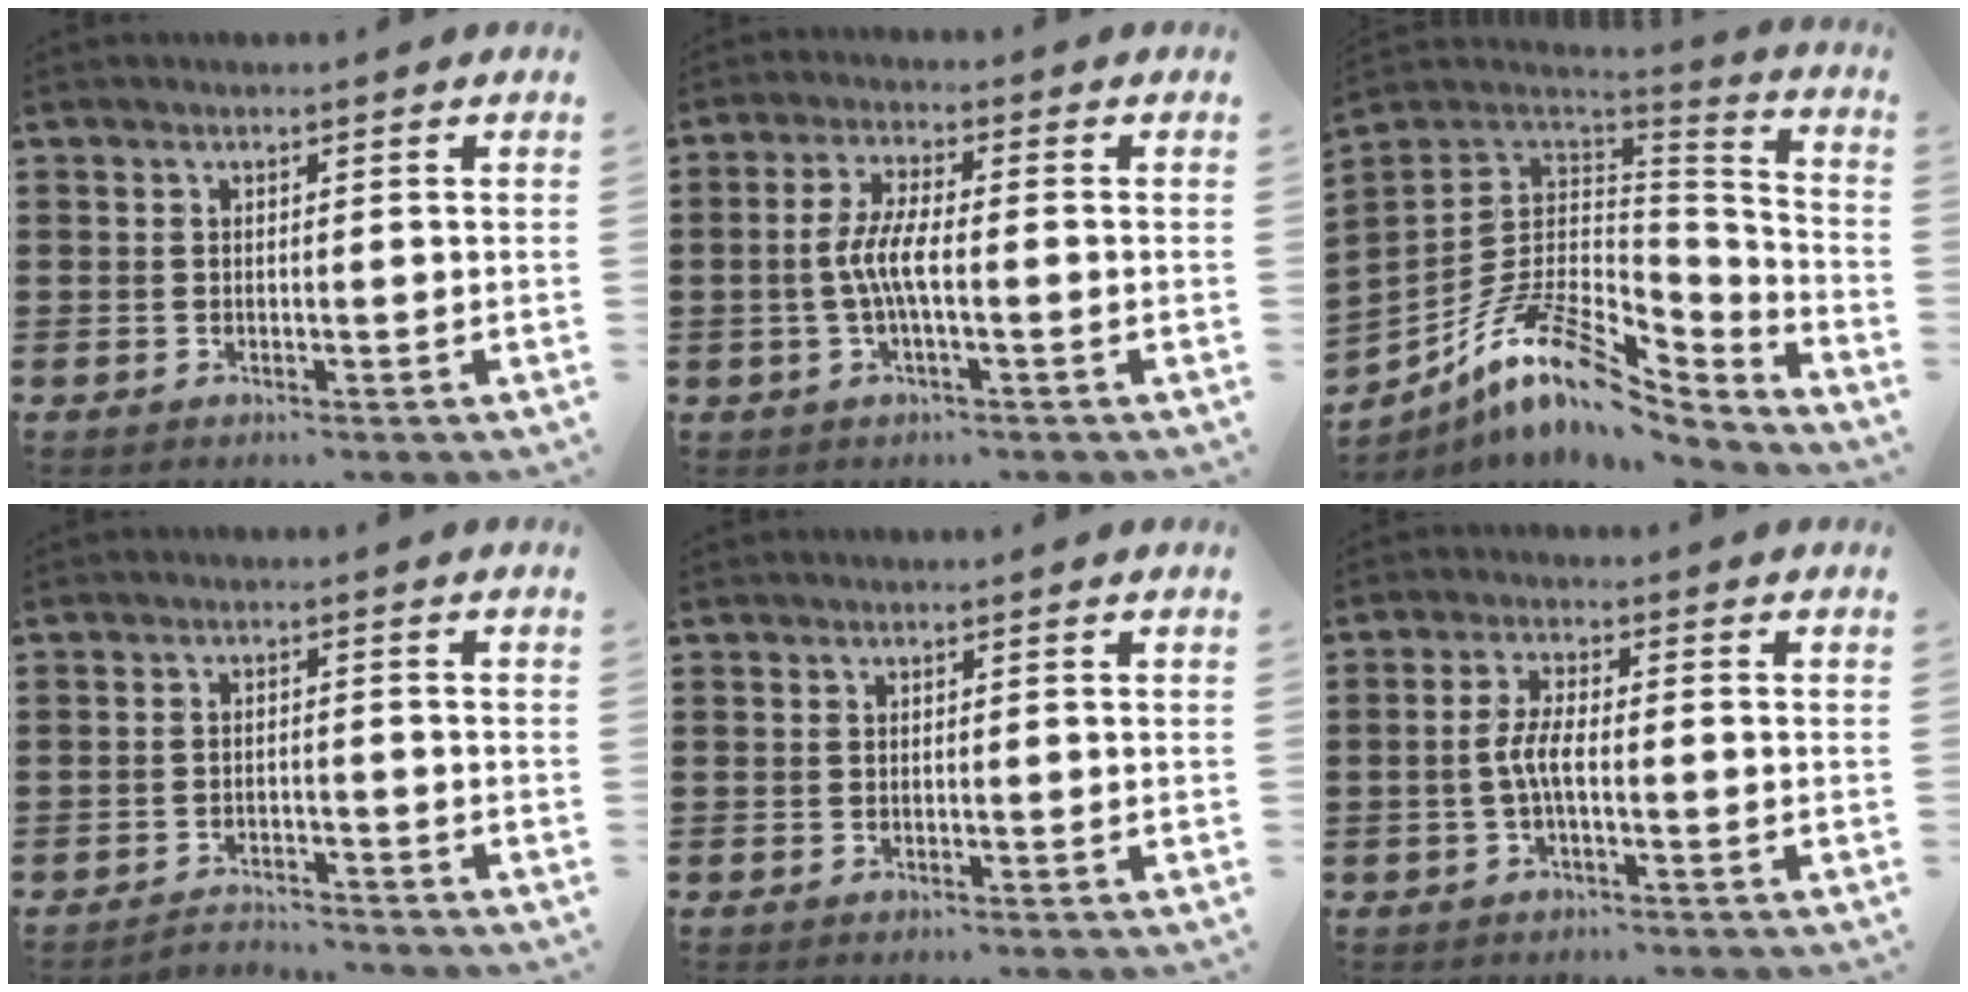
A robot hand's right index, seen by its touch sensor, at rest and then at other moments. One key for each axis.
{"total": 5.4, "fx": -1.1, "fy": 1.1, "fz": 5.1, "tx": -0.120, "ty": -0.008, "tz": -0.030}
{"total": 13.9, "fx": -7.2, "fy": 6.5, "fz": 10.0, "tx": -0.201, "ty": 0.016, "tz": -0.127}
{"total": 2.7, "fx": -2.7, "fy": 0.1, "fz": -0.1, "tx": -0.007, "ty": -0.001, "tz": -0.059}
{"total": 0.0}
{"total": 4.2, "fx": -1.0, "fy": 1.1, "fz": 3.9, "tx": -0.098, "ty": -0.006, "tz": -0.029}